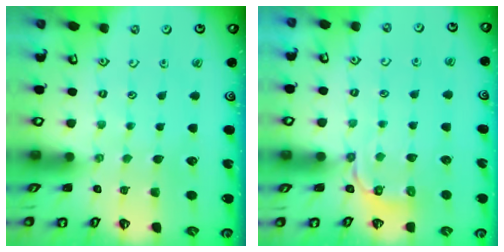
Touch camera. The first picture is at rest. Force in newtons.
{"total": 3.7, "press": 2.7, "slide": 2.5}